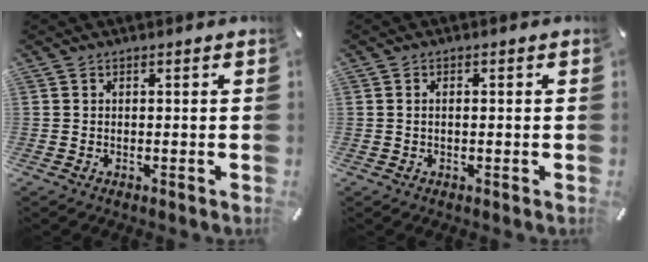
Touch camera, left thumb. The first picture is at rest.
{"total": 1.2, "force": [-0.1, 0.5, 1.0], "torque": [-0.020, 0.002, -0.002]}